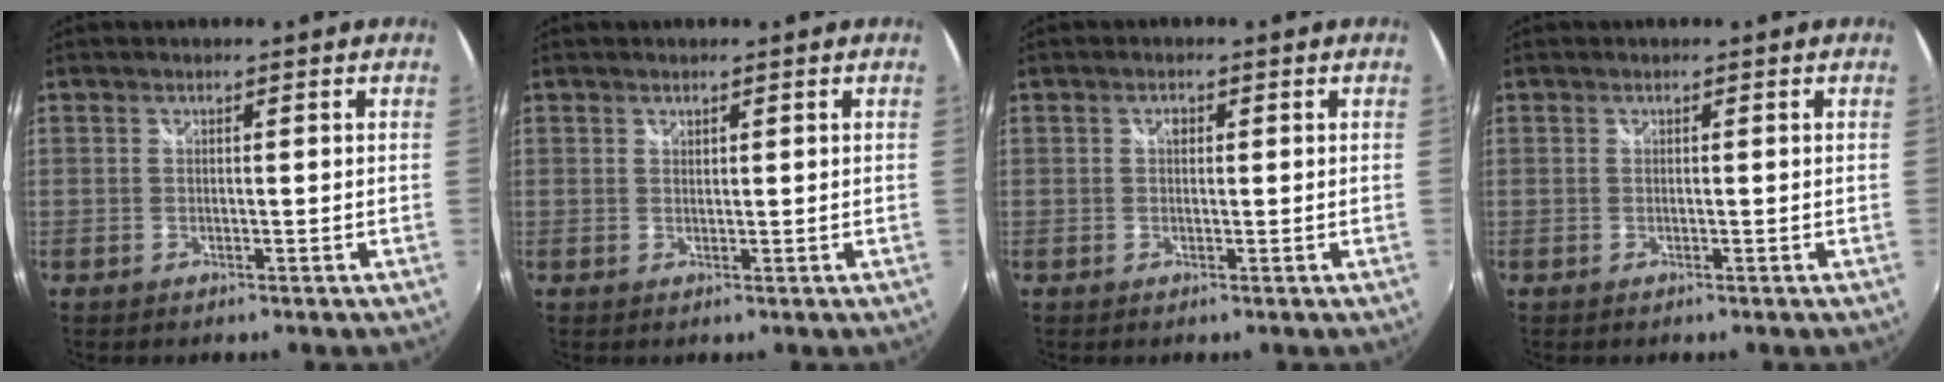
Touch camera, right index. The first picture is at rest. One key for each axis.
{"total": 0.6, "fx": 0.5, "fy": 0.3, "fz": 0.1, "tx": 0.000, "ty": 0.000, "tz": 0.010}
{"total": 1.1, "fx": 0.2, "fy": 0.8, "fz": 0.7, "tx": -0.009, "ty": 0.004, "tz": 0.002}
{"total": 0.0}